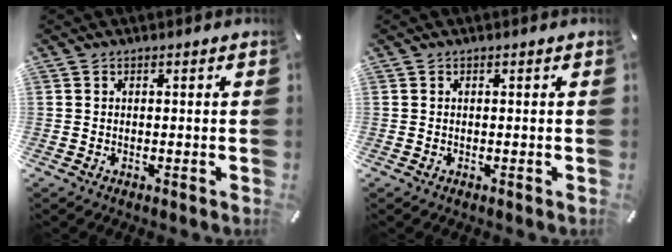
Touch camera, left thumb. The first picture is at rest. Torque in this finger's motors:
{"motor_torque": [0.00, 0.00, 0.00, -0.01, 0.00]}